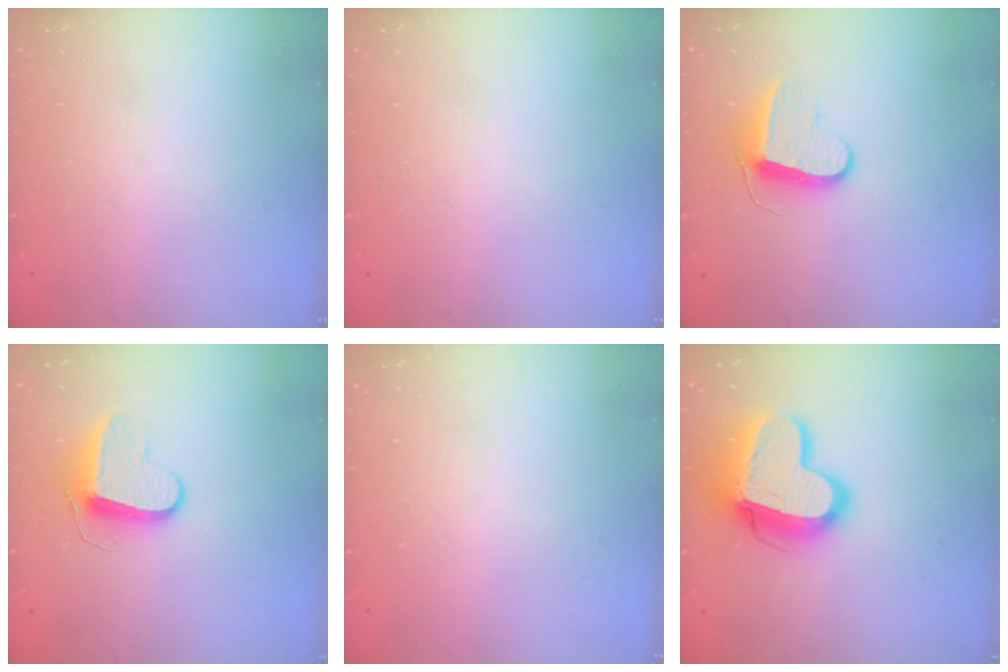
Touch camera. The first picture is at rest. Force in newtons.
{"total": 0.0}
{"total": 9.9, "press": 9.9, "slide": 0.2}
{"total": 9.5, "press": 9.5, "slide": 0.7}
{"total": 0.0}
{"total": 17.7, "press": 17.6, "slide": 1.5}